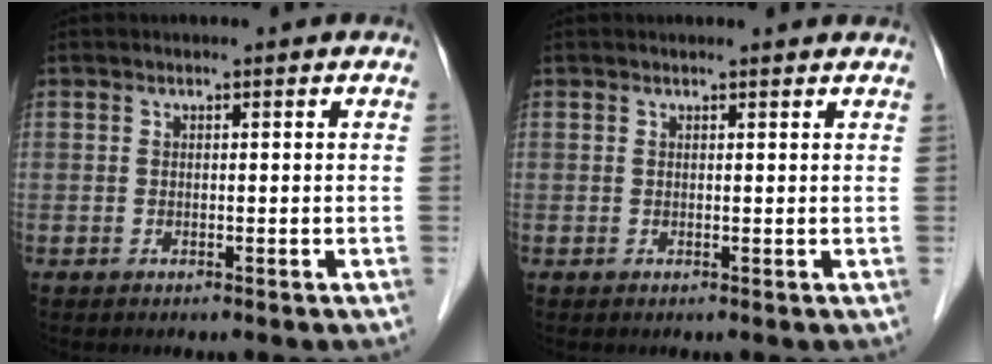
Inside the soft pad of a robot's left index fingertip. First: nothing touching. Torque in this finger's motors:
{"motor_torque": [0.43, -0.65, 0.01, 0.01]}